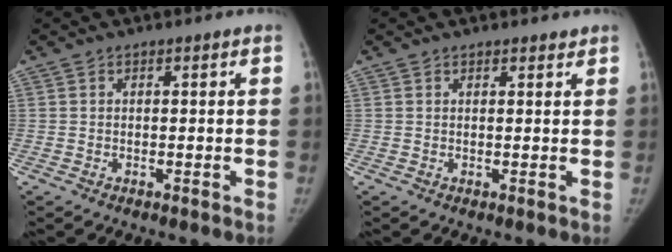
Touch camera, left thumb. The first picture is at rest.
{"total": 1.1, "force": [1.0, 0.4, 0.2], "torque": [0.004, -0.006, 0.012]}